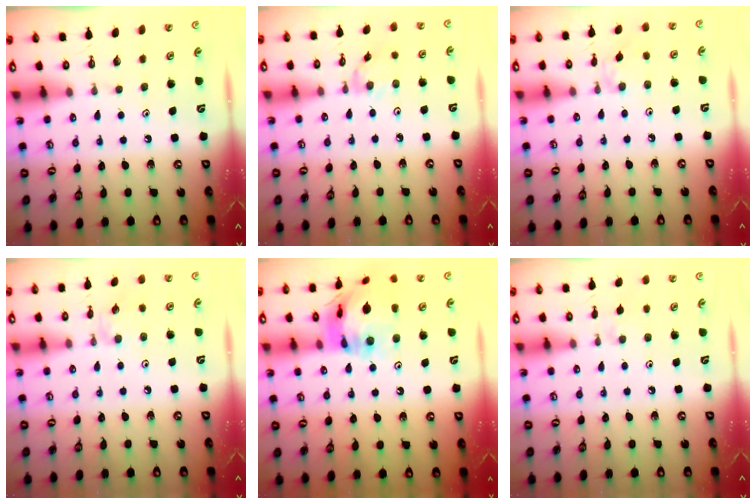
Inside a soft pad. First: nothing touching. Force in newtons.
{"total": 2.0, "press": 2.0, "slide": 0.3}
{"total": 2.5, "press": 2.5, "slide": 0.4}
{"total": 2.4, "press": 2.4, "slide": 0.3}
{"total": 18.2, "press": 18.1, "slide": 1.9}
{"total": 3.8, "press": 3.7, "slide": 0.6}